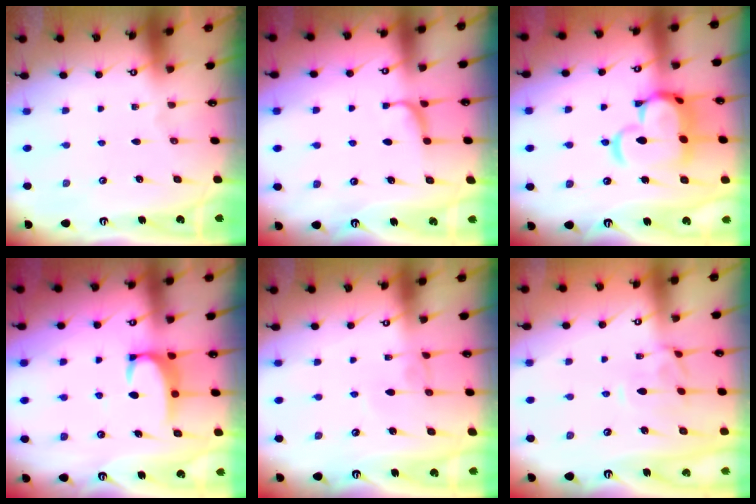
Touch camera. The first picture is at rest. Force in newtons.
{"total": 2.0, "press": 1.9, "slide": 0.4}
{"total": 8.8, "press": 8.8, "slide": 1.2}
{"total": 2.6, "press": 2.6, "slide": 0.5}
{"total": 1.0, "press": 1.0, "slide": 0.2}
{"total": 0.7, "press": 0.3, "slide": 0.6}